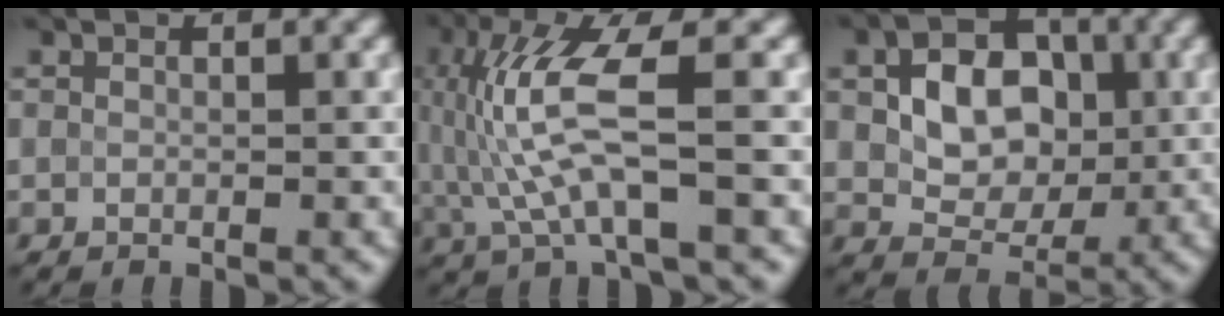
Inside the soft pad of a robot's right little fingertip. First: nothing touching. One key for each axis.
{"total": 7.3, "fx": 0.3, "fy": 1.6, "fz": 7.2, "tx": -0.169, "ty": 0.005, "tz": 0.012}
{"total": 6.6, "fx": 0.6, "fy": 4.7, "fz": 4.6, "tx": -0.078, "ty": 0.005, "tz": 0.008}